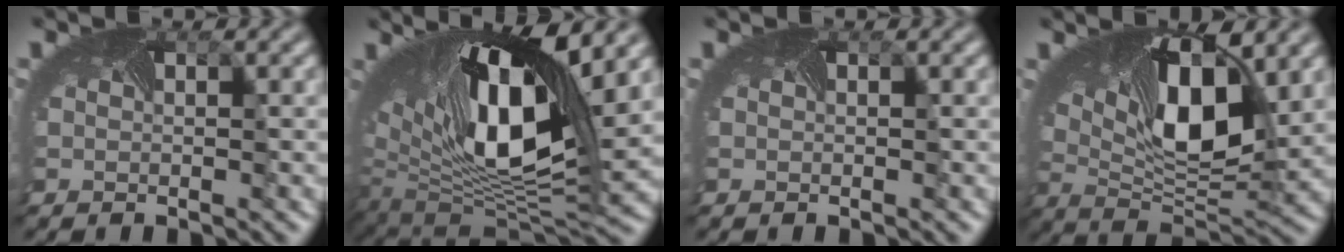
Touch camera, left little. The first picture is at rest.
{"total": 13.4, "force": [4.3, 5.6, 11.4], "torque": [-0.226, -0.005, 0.092]}
{"total": 0.0}
{"total": 10.0, "force": [2.8, 4.2, 8.6], "torque": [-0.160, -0.016, 0.057]}